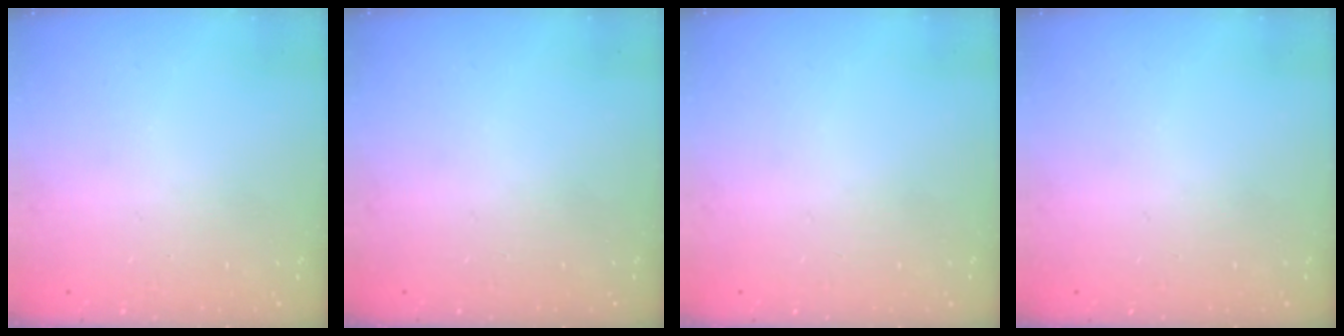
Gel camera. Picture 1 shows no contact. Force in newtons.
{"total": 0.0}
{"total": 0.0}
{"total": 0.0}